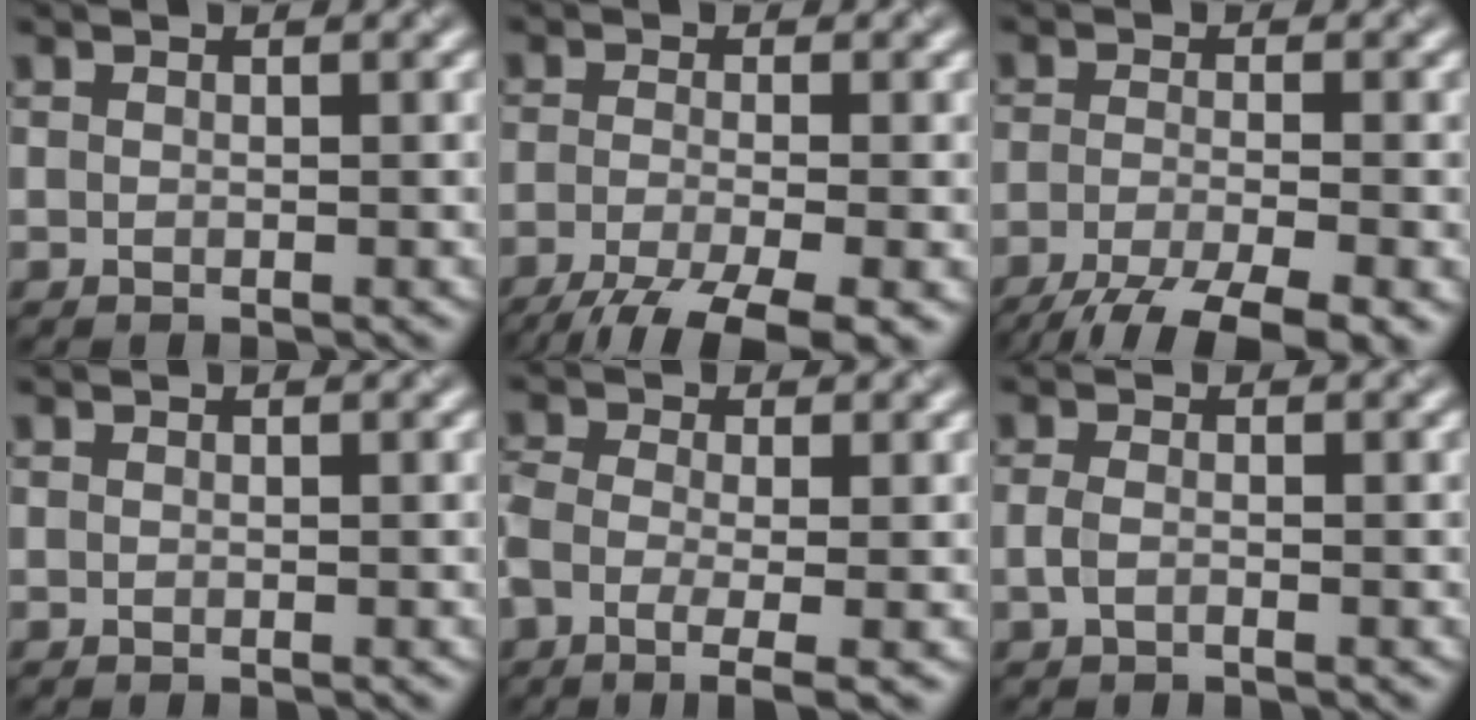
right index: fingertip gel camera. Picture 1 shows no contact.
{"total": 8.1, "force": [-5.3, 2.1, 5.9], "torque": [-0.094, -0.020, -0.096]}
{"total": 8.0, "force": [-5.4, 1.9, 5.5], "torque": [-0.087, -0.014, -0.100]}
{"total": 0.0}
{"total": 4.6, "force": [-1.6, 1.8, 3.9], "torque": [-0.085, -0.005, -0.038]}
{"total": 1.2, "force": [-0.5, 0.6, 1.0], "torque": [-0.026, -0.001, -0.014]}